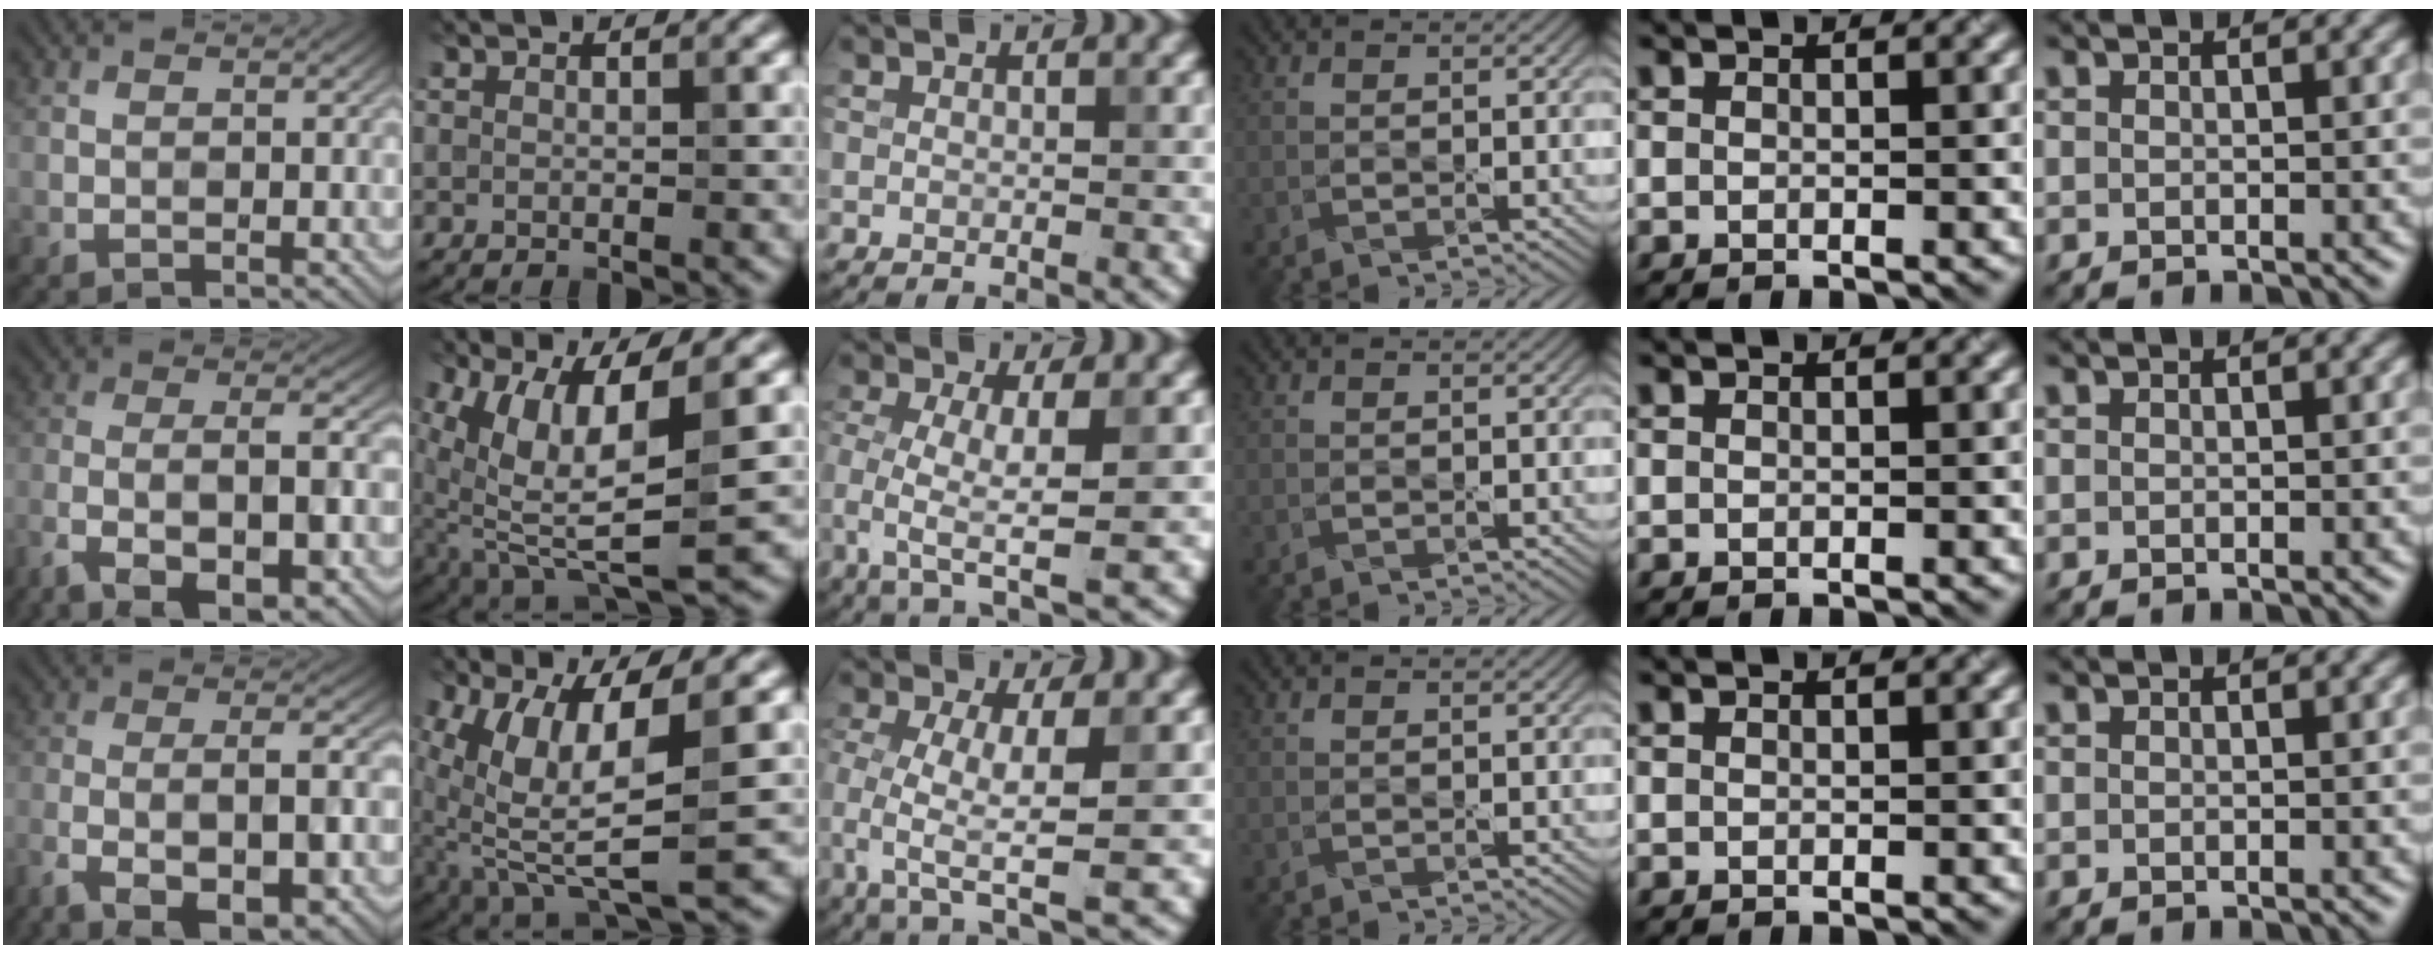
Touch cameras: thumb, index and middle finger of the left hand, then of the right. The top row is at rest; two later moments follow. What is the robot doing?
{"motion": "wipe", "object": "glass cup"}